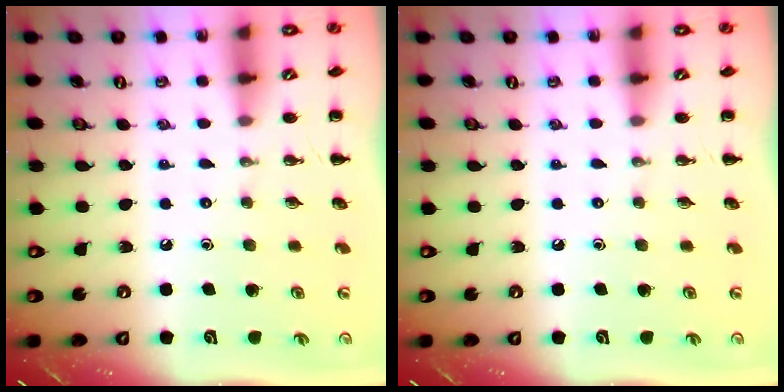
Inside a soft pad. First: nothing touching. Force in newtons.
{"total": 0.0}